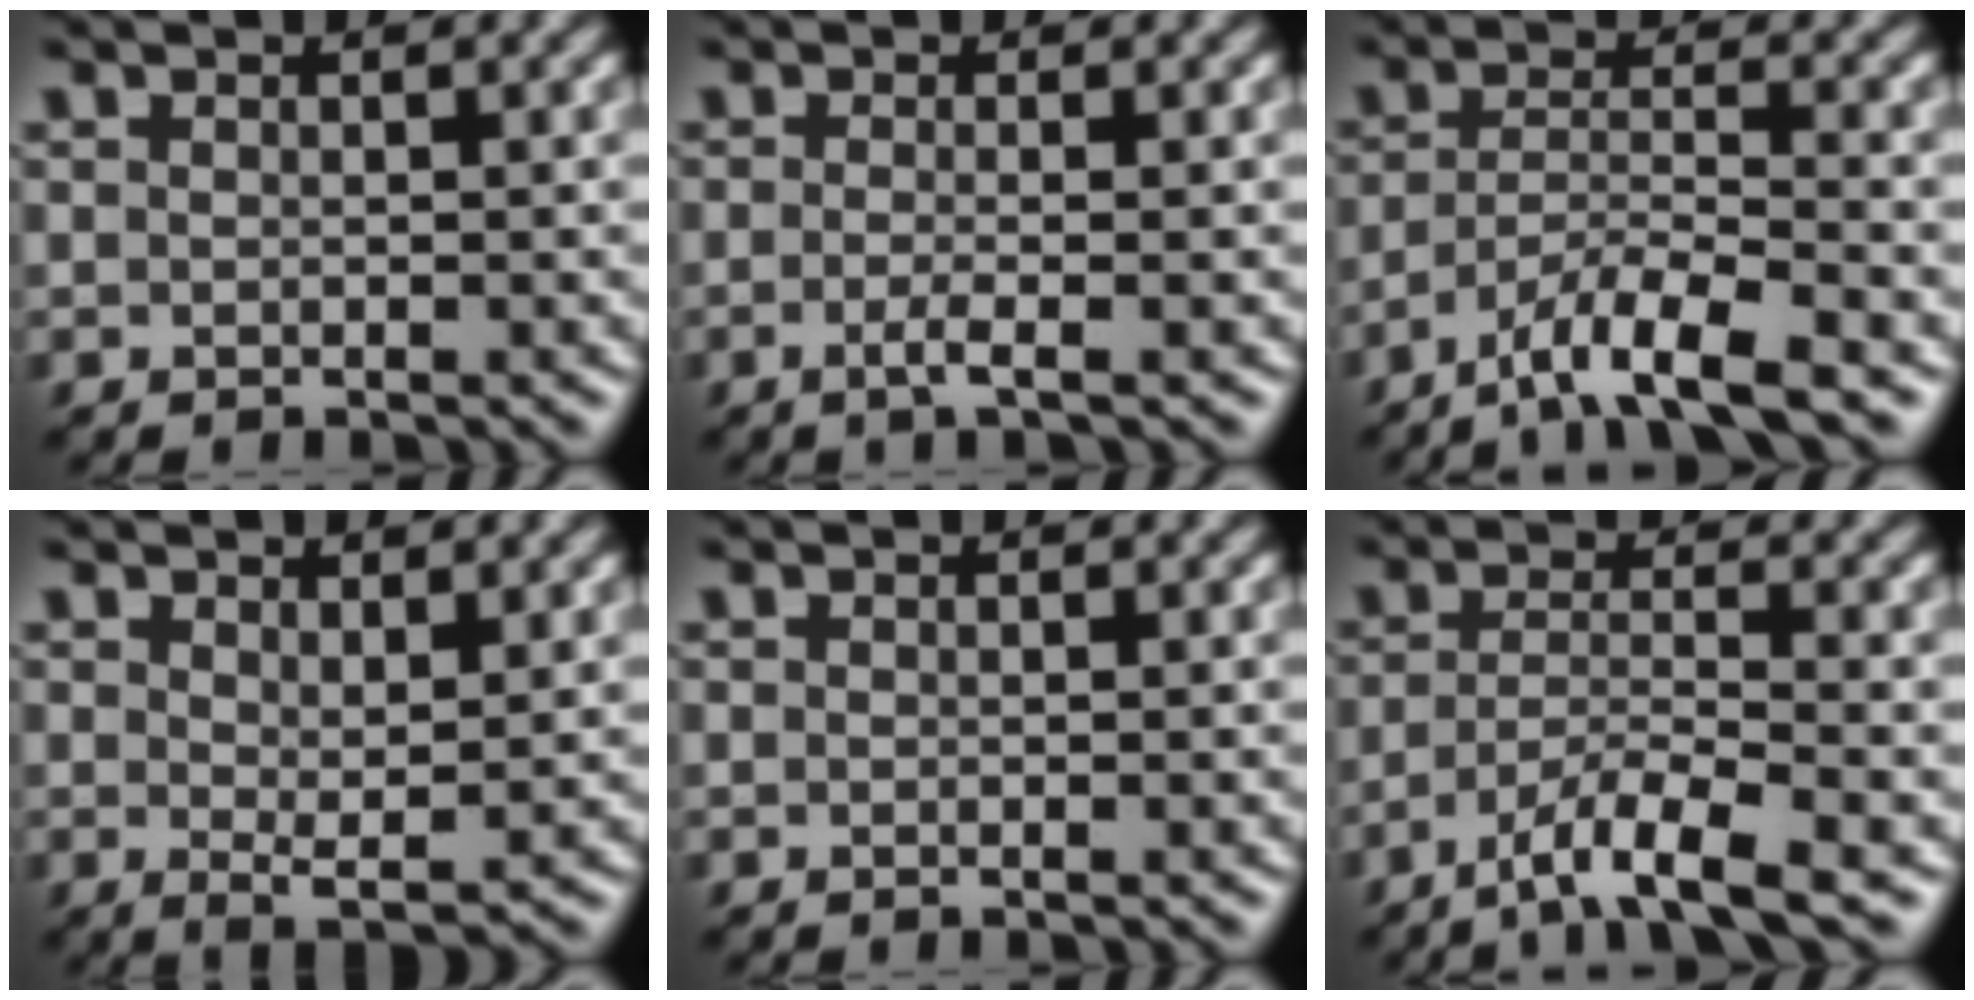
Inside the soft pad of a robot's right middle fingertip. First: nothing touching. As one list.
[{"total": 1.9, "force": [-0.6, 0.5, 1.7], "torque": [-0.028, -0.006, -0.017]}, {"total": 6.2, "force": [-4.4, 1.0, 4.2], "torque": [-0.065, 0.001, -0.083]}, {"total": 2.2, "force": [0.9, 0.6, 1.9], "torque": [-0.034, -0.010, 0.018]}, {"total": 0.0}, {"total": 5.2, "force": [-3.3, 0.8, 3.9], "torque": [-0.065, -0.001, -0.066]}]